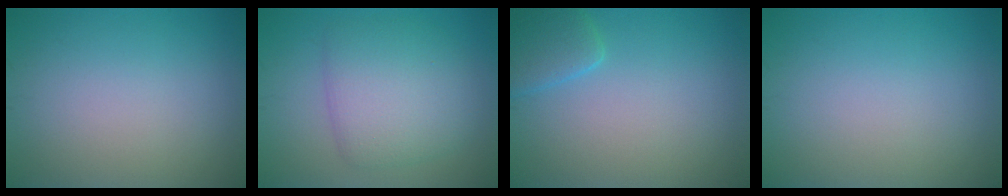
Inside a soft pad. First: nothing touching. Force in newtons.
{"total": 5.6, "press": 5.6, "slide": 0.3}
{"total": 2.5, "press": 2.5, "slide": 0.3}
{"total": 0.0}